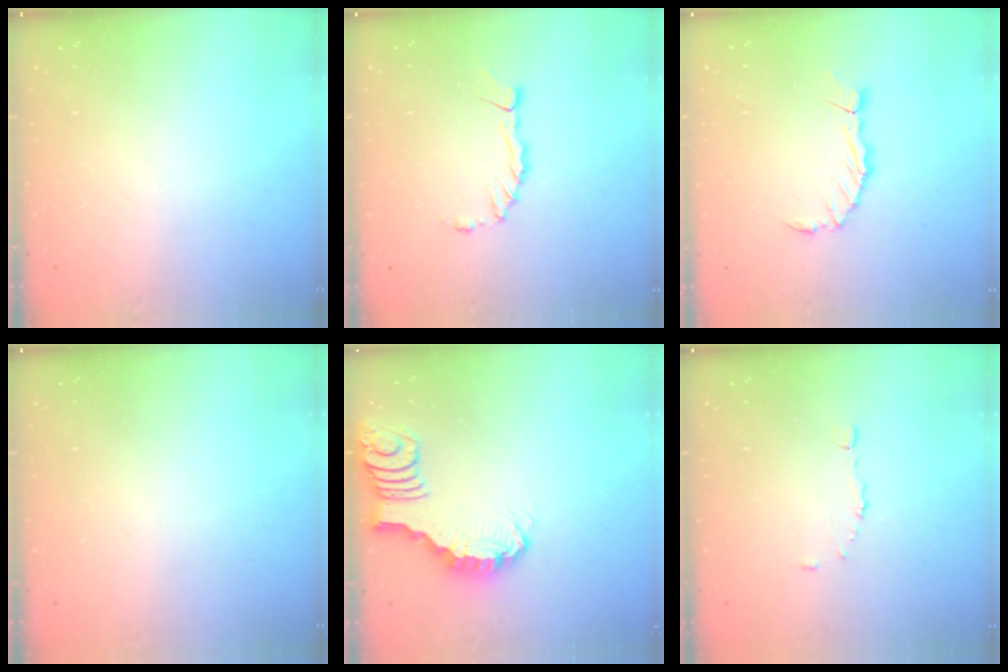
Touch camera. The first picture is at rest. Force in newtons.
{"total": 1.9, "press": 1.9, "slide": 0.0}
{"total": 5.0, "press": 4.9, "slide": 0.6}
{"total": 0.0}
{"total": 2.8, "press": 2.7, "slide": 0.4}
{"total": 3.9, "press": 3.9, "slide": 0.3}